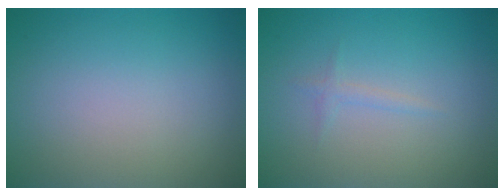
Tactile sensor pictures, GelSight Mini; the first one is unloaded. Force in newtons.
{"total": 0.8, "press": 0.8, "slide": 0.0}